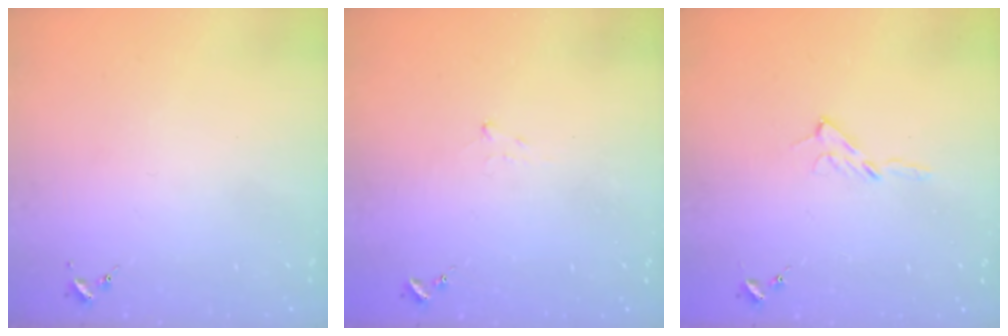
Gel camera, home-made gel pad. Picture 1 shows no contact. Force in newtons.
{"total": 5.2, "press": 5.2, "slide": 0.6}
{"total": 5.3, "press": 5.3, "slide": 0.7}